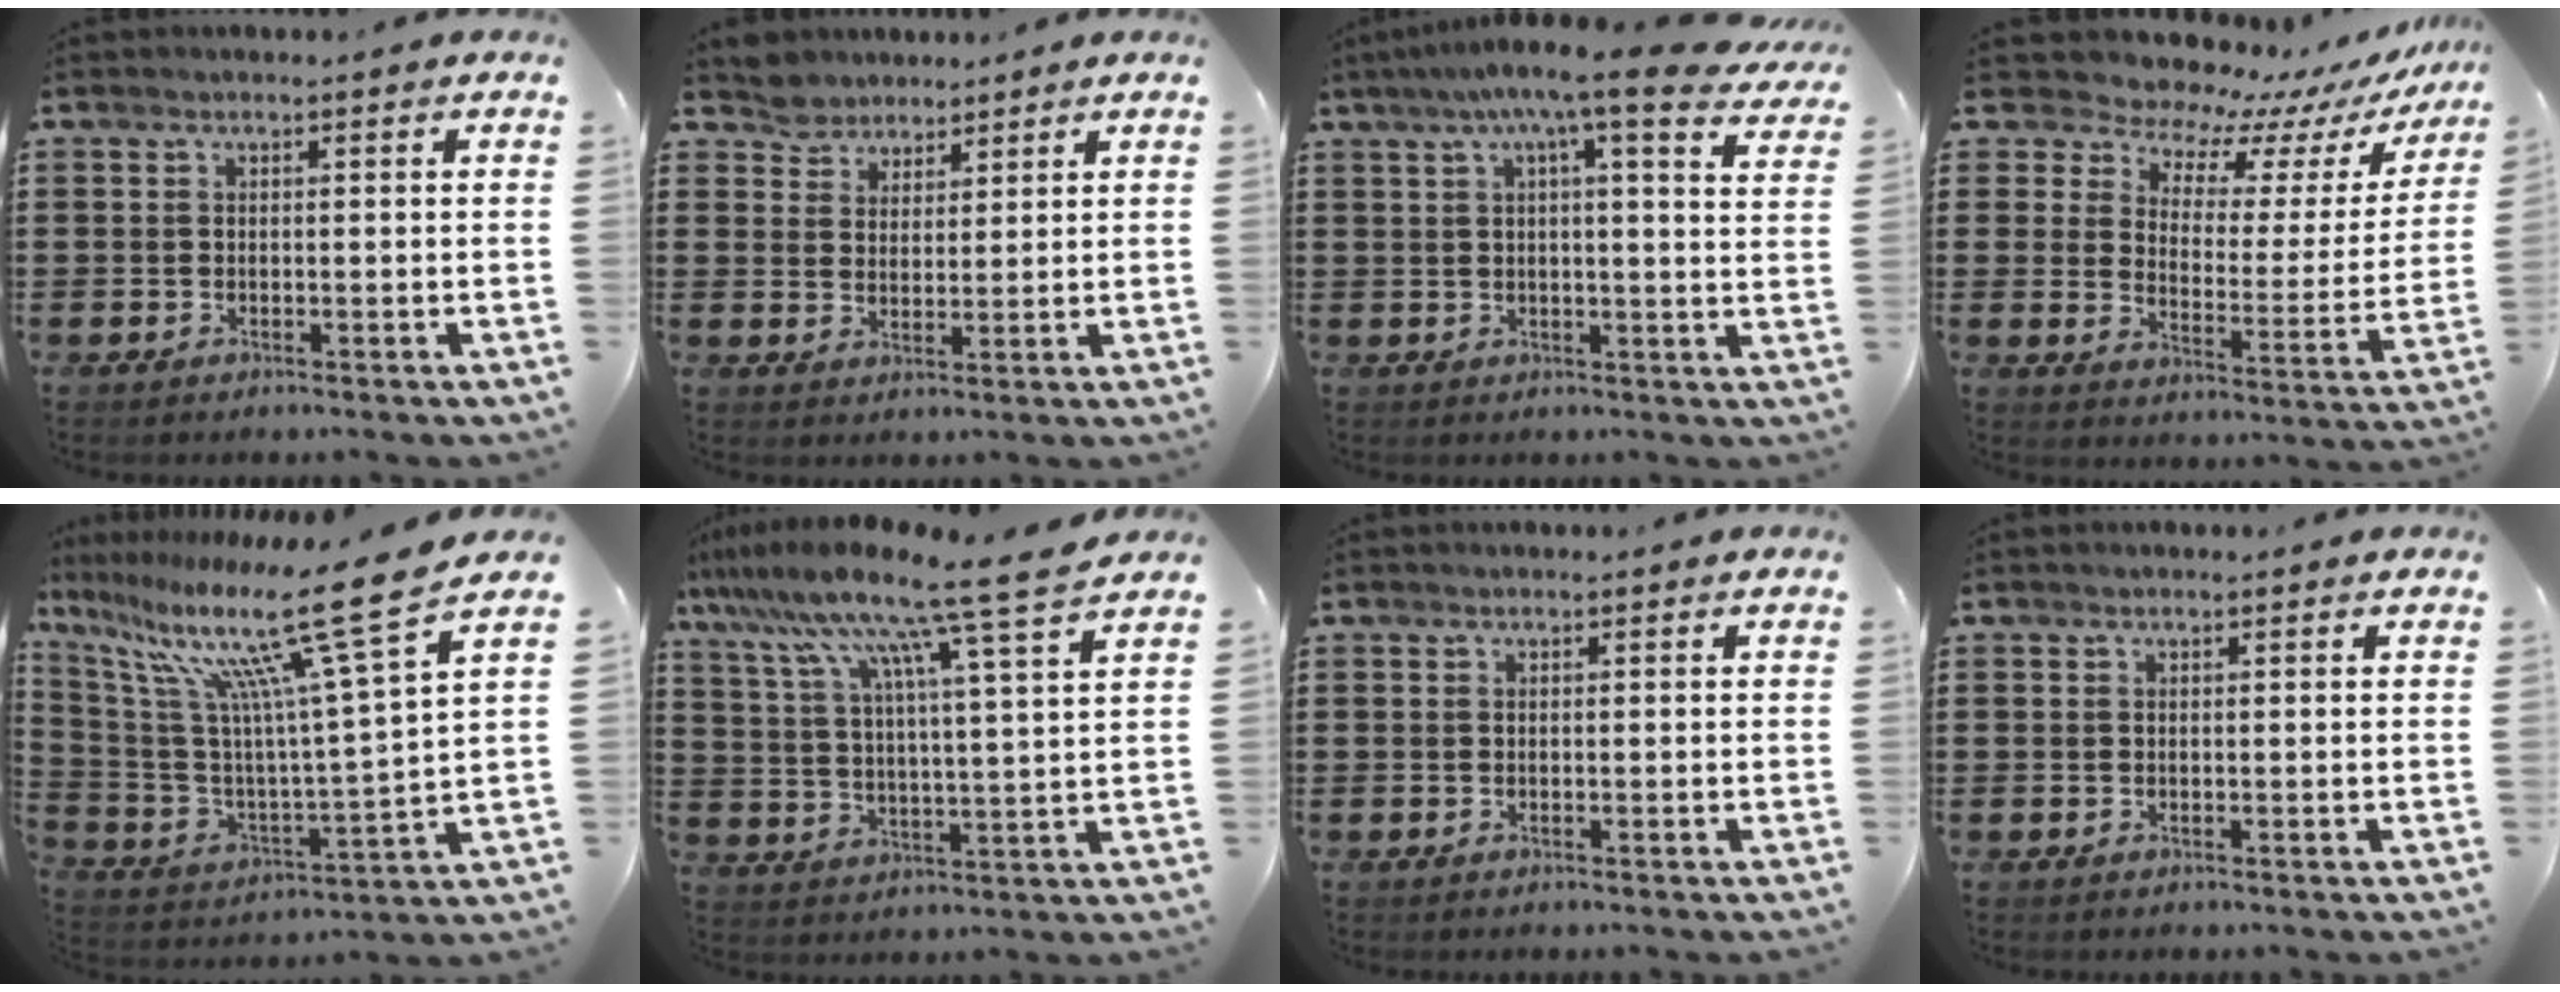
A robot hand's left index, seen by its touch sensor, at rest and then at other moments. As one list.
[{"total": 4.0, "force": [3.5, 1.8, -0.7], "torque": [-0.007, -0.004, 0.066]}, {"total": 8.3, "force": [6.2, 0.0, 5.5], "torque": [-0.112, -0.024, 0.100]}, {"total": 8.1, "force": [7.7, 2.4, 0.4], "torque": [-0.042, -0.068, 0.132]}, {"total": 18.1, "force": [12.0, 1.4, 13.5], "torque": [-0.259, -0.078, 0.182]}, {"total": 11.8, "force": [9.8, -0.9, 6.6], "torque": [-0.168, -0.061, 0.157]}, {"total": 0.0}, {"total": 0.0}]